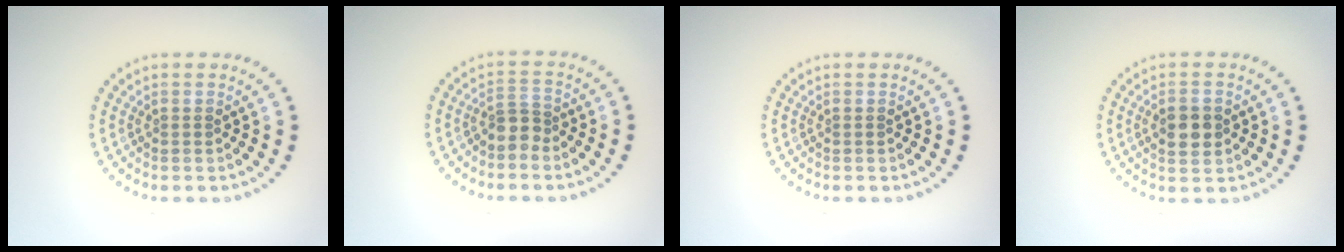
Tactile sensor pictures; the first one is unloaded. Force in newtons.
{"total": 2.1, "press": 1.7, "slide": 1.2}
{"total": 0.0}
{"total": 3.0, "press": 3.0, "slide": 0.1}